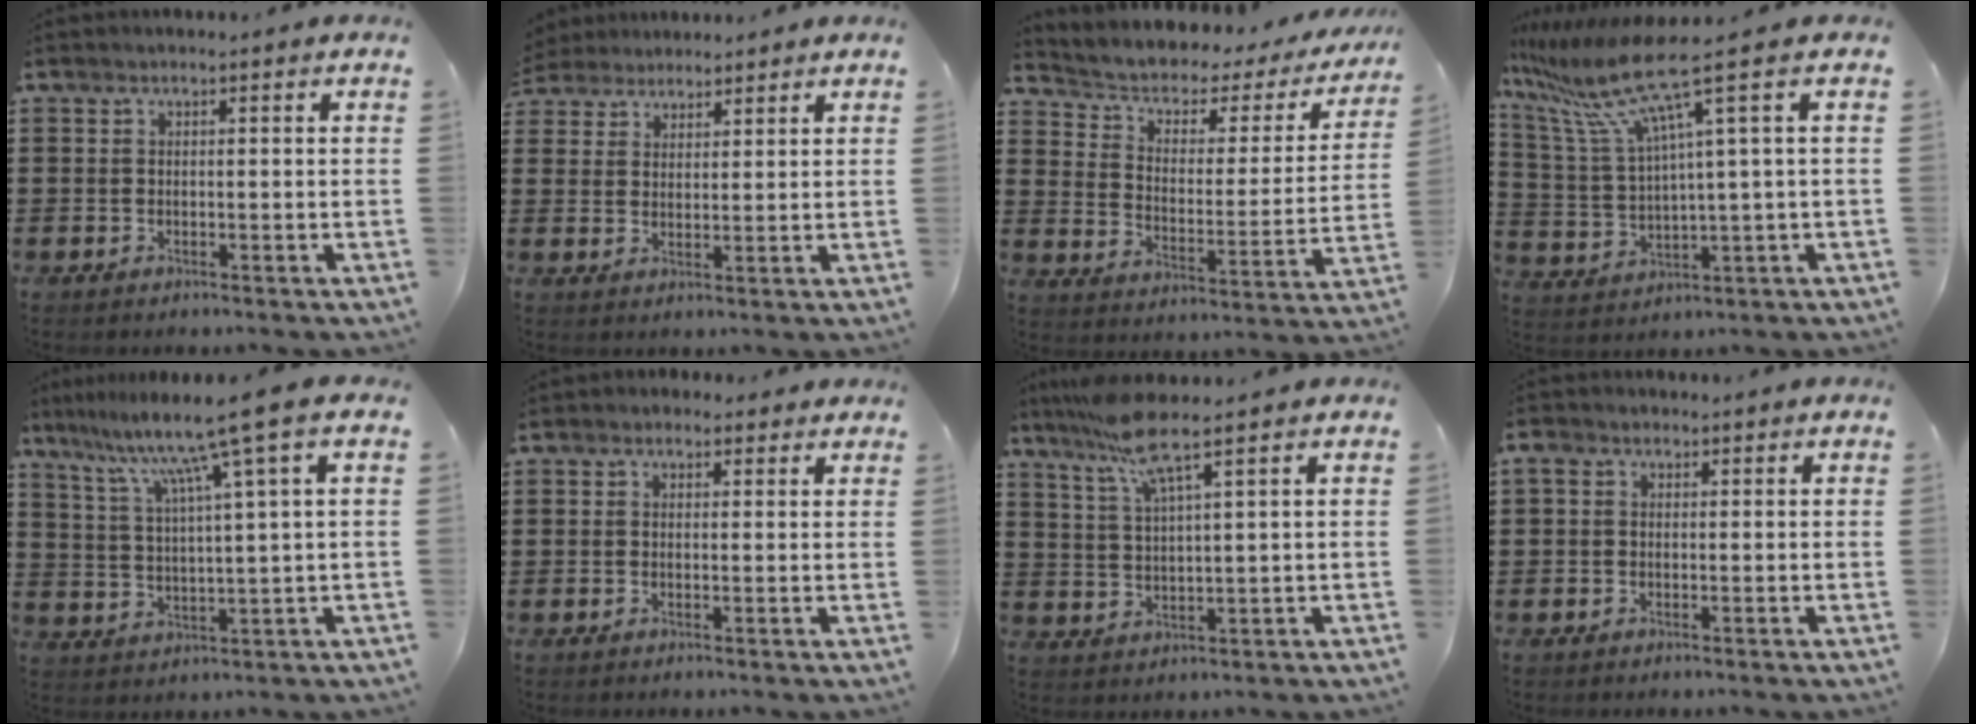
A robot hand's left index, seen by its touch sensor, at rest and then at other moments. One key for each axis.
{"total": 3.5, "fx": 3.2, "fy": 1.4, "fz": -0.1, "tx": -0.014, "ty": -0.002, "tz": 0.060}
{"total": 3.2, "fx": 1.7, "fy": 2.1, "fz": 1.7, "tx": -0.049, "ty": -0.018, "tz": 0.017}
{"total": 10.1, "fx": 5.4, "fy": 0.4, "fz": 8.5, "tx": -0.215, "ty": -0.036, "tz": 0.076}
{"total": 10.0, "fx": 6.2, "fy": -1.2, "fz": 7.7, "tx": -0.169, "ty": -0.027, "tz": 0.094}
{"total": 1.6, "fx": 1.1, "fy": 1.1, "fz": 0.4, "tx": -0.004, "ty": 0.005, "tz": 0.018}
{"total": 7.6, "fx": 5.3, "fy": 0.4, "fz": 5.5, "tx": -0.122, "ty": -0.010, "tz": 0.094}
{"total": 1.5, "fx": 0.2, "fy": 1.2, "fz": 0.8, "tx": -0.020, "ty": 0.008, "tz": 0.003}